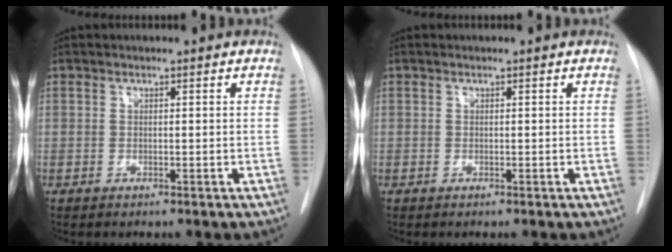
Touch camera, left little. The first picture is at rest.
{"total": 0.0}